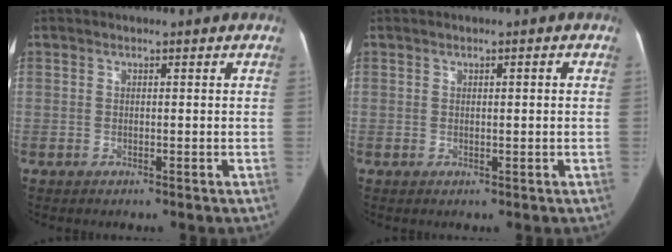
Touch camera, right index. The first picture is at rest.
{"total": 1.0, "force": [0.1, 0.3, 1.0], "torque": [-0.018, 0.007, 0.004]}